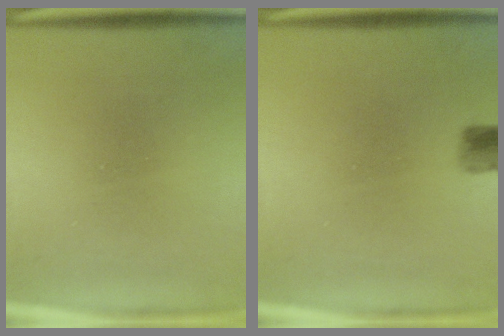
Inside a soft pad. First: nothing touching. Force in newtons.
{"total": 2.4}